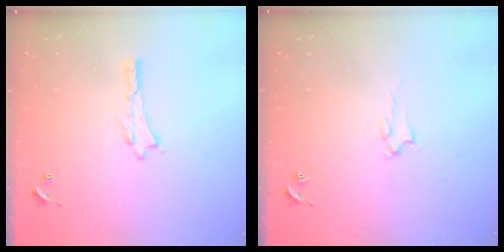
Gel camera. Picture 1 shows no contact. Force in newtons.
{"total": 1.4, "press": 1.4, "slide": 0.2}